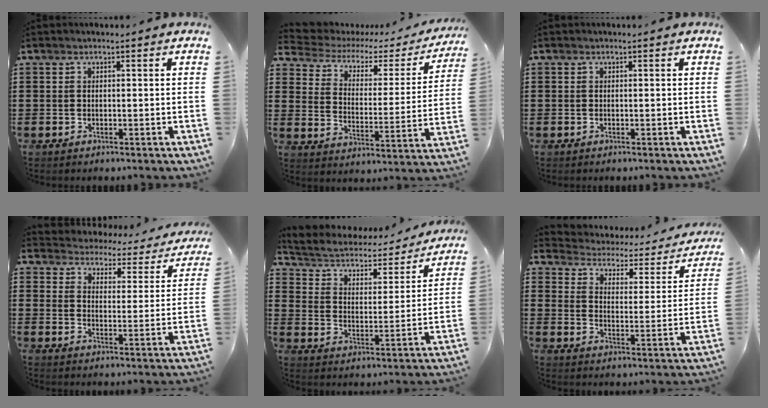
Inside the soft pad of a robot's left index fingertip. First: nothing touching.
{"total": 3.2, "force": [2.1, 2.0, 1.5], "torque": [-0.049, -0.014, 0.025]}
{"total": 0.0}
{"total": 2.8, "force": [2.8, 0.4, -0.2], "torque": [-0.020, -0.028, 0.038]}
{"total": 3.8, "force": [3.2, 1.5, 1.4], "torque": [-0.047, -0.026, 0.046]}
{"total": 2.2, "force": [2.0, 0.9, 0.4], "torque": [-0.026, -0.021, 0.023]}